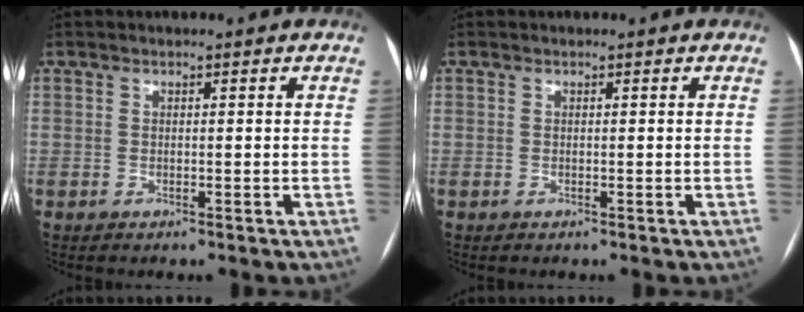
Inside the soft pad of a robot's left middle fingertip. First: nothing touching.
{"total": 0.0}